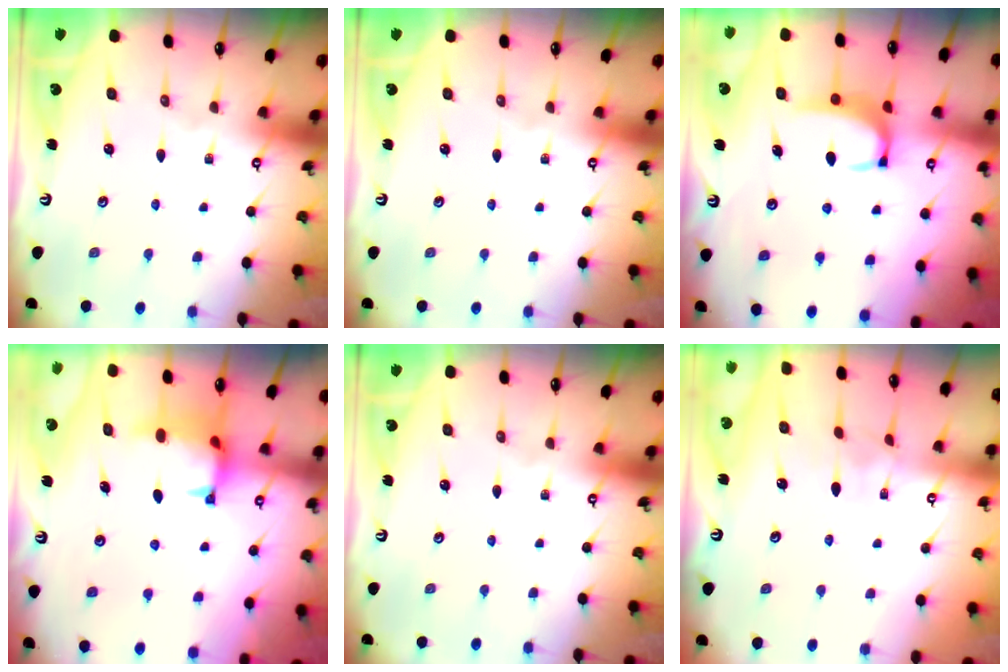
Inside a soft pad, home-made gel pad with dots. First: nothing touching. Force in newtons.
{"total": 0.0}
{"total": 3.6, "press": 3.6, "slide": 0.2}
{"total": 1.3, "press": 1.0, "slide": 0.8}
{"total": 0.0}
{"total": 2.8, "press": 2.7, "slide": 0.8}